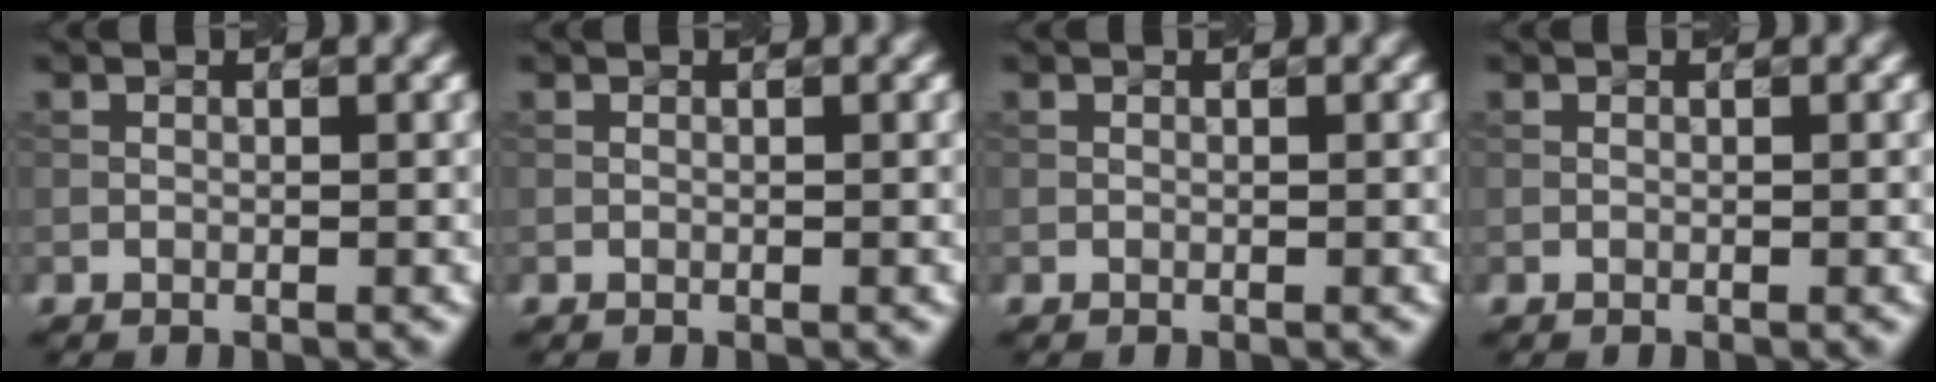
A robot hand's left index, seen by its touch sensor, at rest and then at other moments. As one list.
[{"total": 0.0}, {"total": 0.0}, {"total": 0.0}]